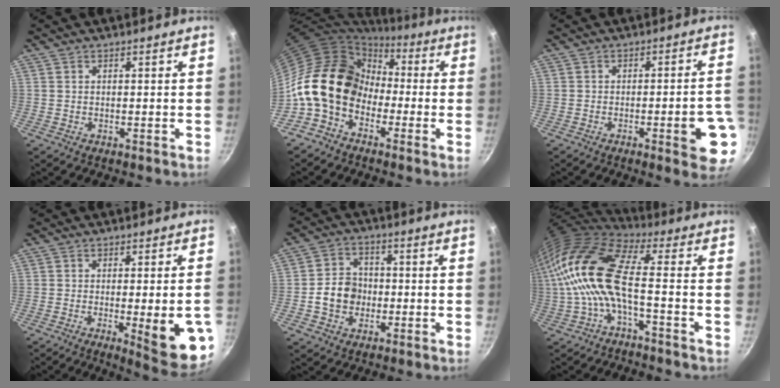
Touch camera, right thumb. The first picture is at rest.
{"total": 15.8, "force": [-1.9, 12.2, 9.8], "torque": [-0.136, 0.043, -0.053]}
{"total": 10.0, "force": [-3.4, 2.7, 9.0], "torque": [-0.089, 0.024, -0.038]}
{"total": 13.2, "force": [-3.3, 3.2, 12.4], "torque": [-0.133, 0.002, -0.034]}
{"total": 8.2, "force": [-1.4, 6.9, 4.2], "torque": [-0.044, 0.017, -0.032]}
{"total": 16.0, "force": [-1.4, 5.7, 14.9], "torque": [-0.312, 0.025, -0.040]}